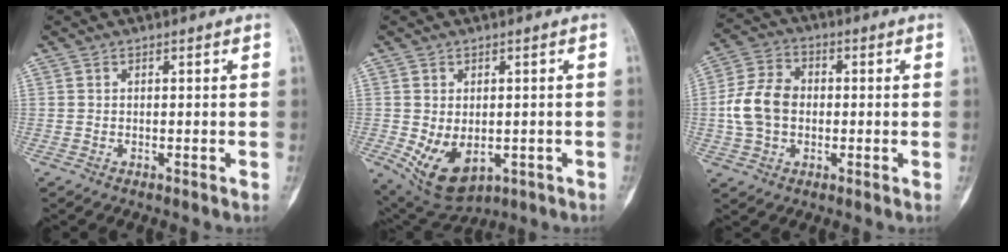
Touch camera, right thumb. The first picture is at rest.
{"total": 9.5, "force": [-2.1, 6.1, 7.0], "torque": [-0.104, -0.005, -0.012]}
{"total": 10.0, "force": [-0.5, 7.4, 6.7], "torque": [-0.124, 0.021, -0.013]}